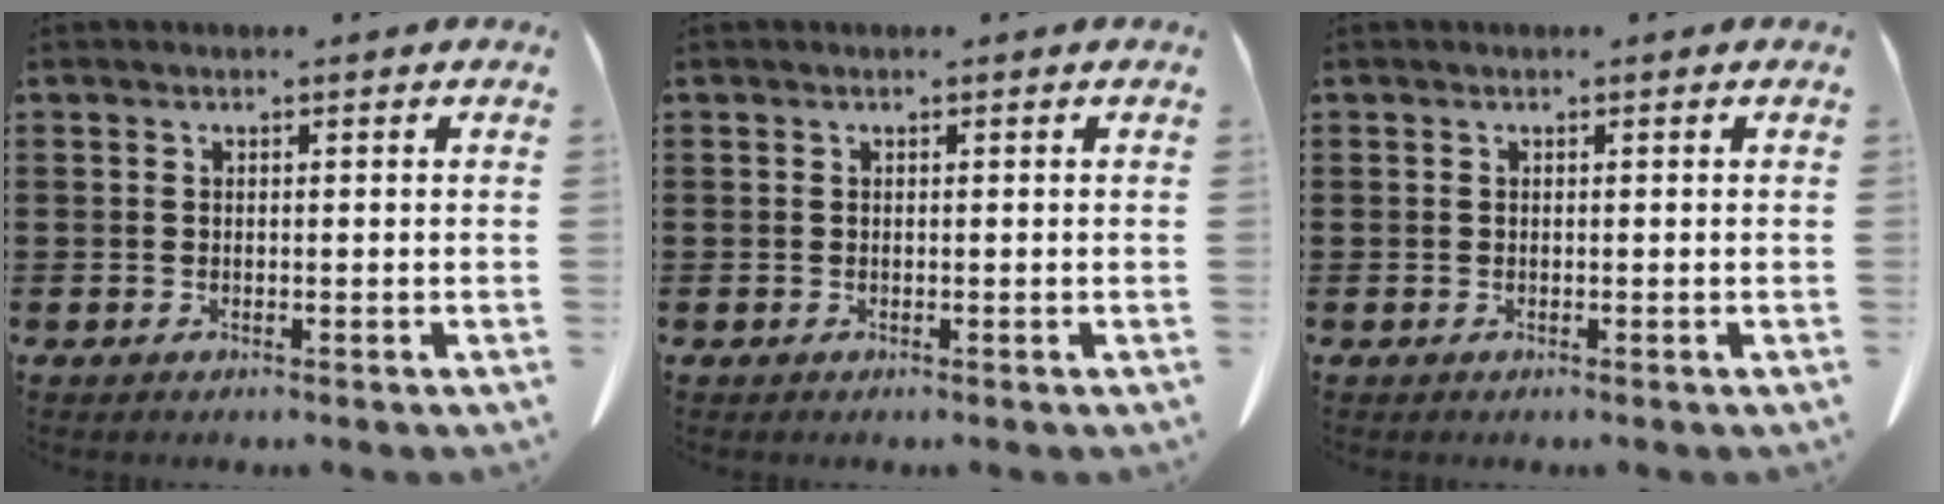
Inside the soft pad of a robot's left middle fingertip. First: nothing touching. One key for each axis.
{"total": 0.0}
{"total": 0.0}